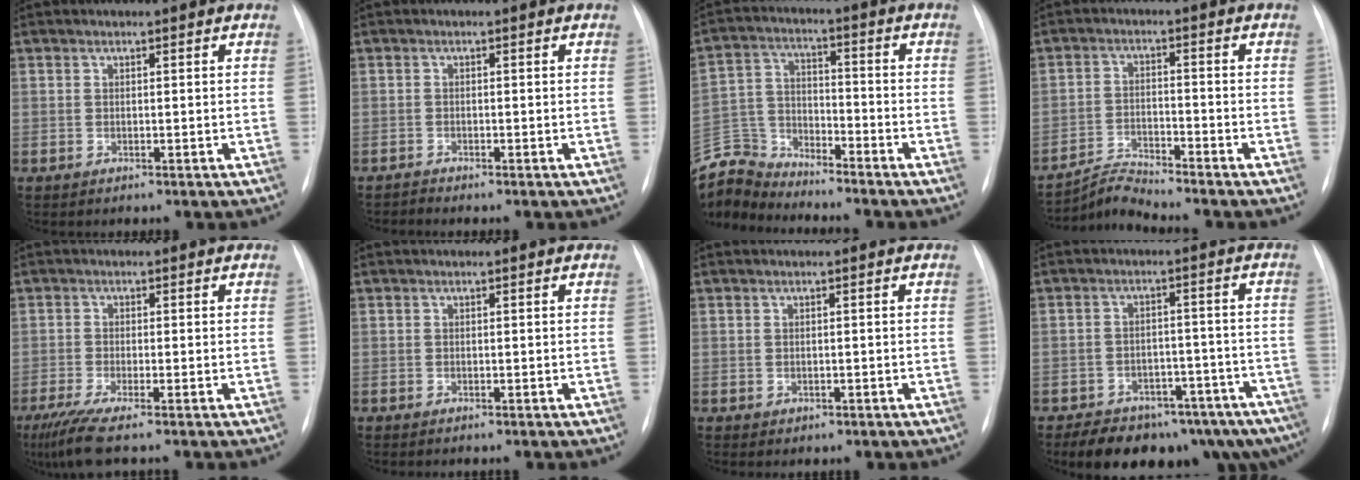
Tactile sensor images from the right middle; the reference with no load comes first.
{"total": 0.8, "force": [-0.7, -0.2, -0.2], "torque": [0.003, -0.006, -0.014]}
{"total": 9.4, "force": [-9.3, 0.9, -0.4], "torque": [0.000, 0.015, -0.186]}
{"total": 4.8, "force": [-4.5, -1.4, -0.7], "torque": [-0.001, -0.015, -0.083]}
{"total": 5.3, "force": [-3.7, 0.1, 3.8], "torque": [-0.076, -0.018, -0.070]}
{"total": 0.0}
{"total": 0.8, "force": [-0.3, 0.7, 0.3], "torque": [-0.003, 0.001, 0.001]}
{"total": 18.2, "force": [-14.1, 7.7, 8.6], "torque": [-0.083, 0.019, -0.173]}